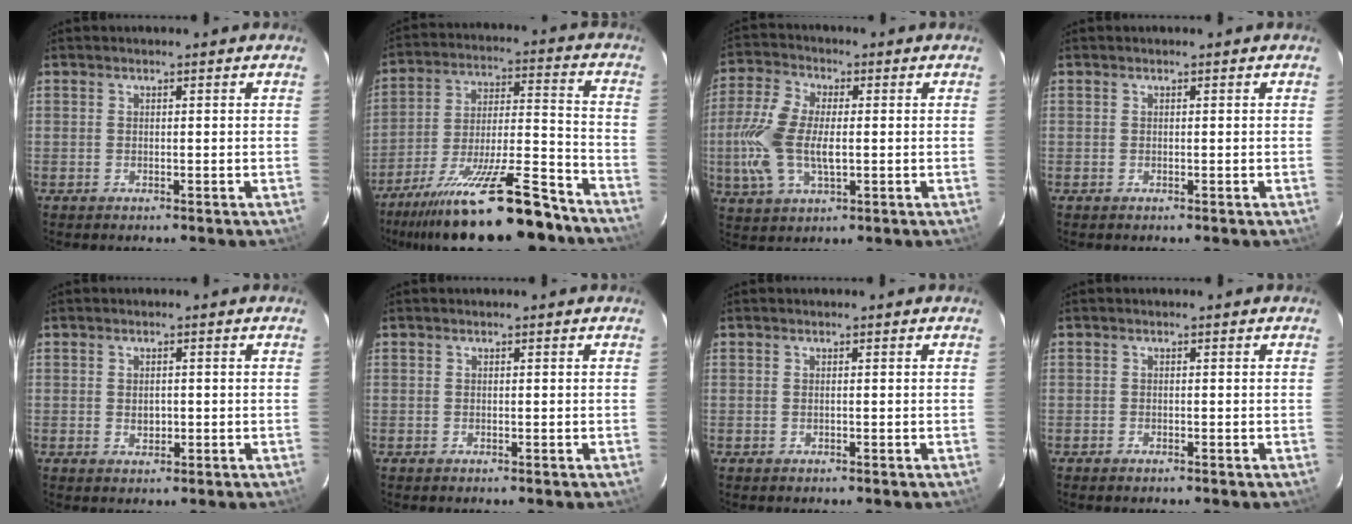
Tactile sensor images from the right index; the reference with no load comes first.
{"total": 24.0, "force": [-19.1, 4.9, 13.6], "torque": [-0.249, -0.028, -0.292]}
{"total": 12.0, "force": [-0.9, 5.9, 10.4], "torque": [-0.234, 0.006, -0.021]}
{"total": 0.0}
{"total": 2.1, "force": [-0.2, 1.6, 1.3], "torque": [-0.020, 0.003, -0.002]}
{"total": 0.0}
{"total": 0.0}
{"total": 0.6, "force": [-0.5, 0.2, 0.1], "torque": [-0.004, 0.001, -0.011]}